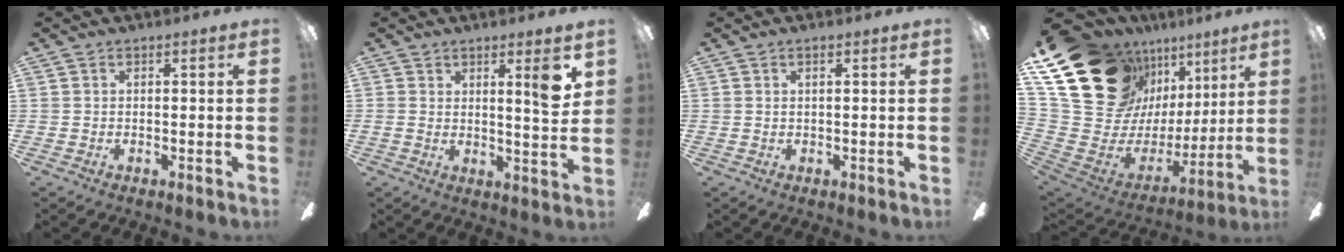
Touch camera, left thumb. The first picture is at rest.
{"total": 6.3, "force": [2.9, 0.9, 5.6], "torque": [-0.078, -0.012, 0.040]}
{"total": 1.1, "force": [0.3, 0.0, 1.0], "torque": [-0.020, 0.000, 0.005]}
{"total": 25.1, "force": [14.5, 15.5, 13.3], "torque": [-0.266, -0.086, 0.296]}